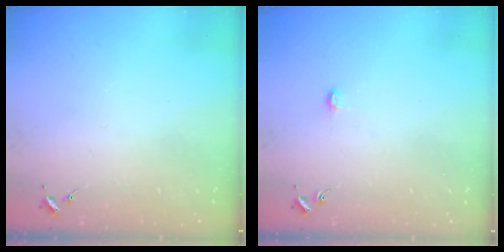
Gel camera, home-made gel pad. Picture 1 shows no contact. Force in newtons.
{"total": 3.9, "press": 3.9, "slide": 0.3}